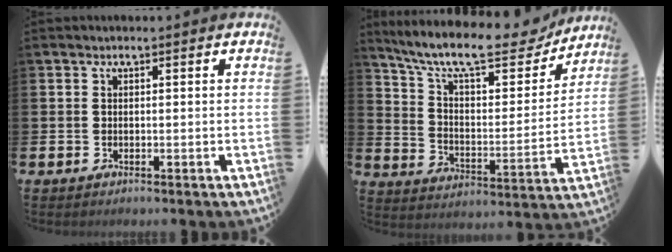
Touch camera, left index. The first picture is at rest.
{"total": 12.1, "force": [10.4, 3.1, 5.3], "torque": [-0.126, -0.068, 0.175]}